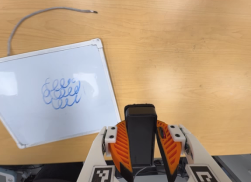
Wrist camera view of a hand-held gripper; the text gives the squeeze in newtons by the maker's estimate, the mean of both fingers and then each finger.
{"total": 10.6, "left": 9.1, "right": 12.1}